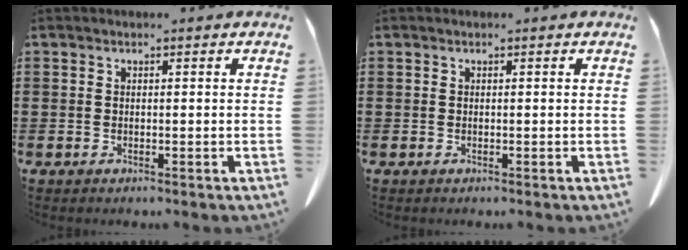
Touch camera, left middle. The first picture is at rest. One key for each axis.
{"total": 0.0}